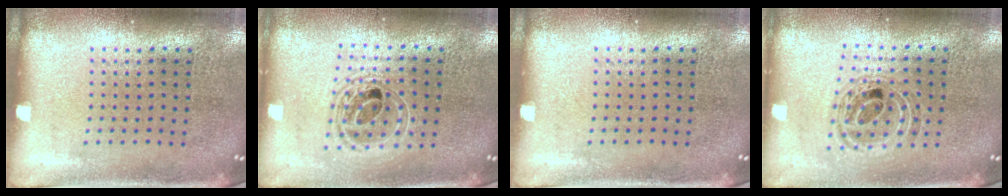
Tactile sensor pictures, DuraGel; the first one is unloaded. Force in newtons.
{"total": 1.6, "press": 1.3, "slide": 0.9}
{"total": 0.0}
{"total": 0.7, "press": 0.7, "slide": 0.1}